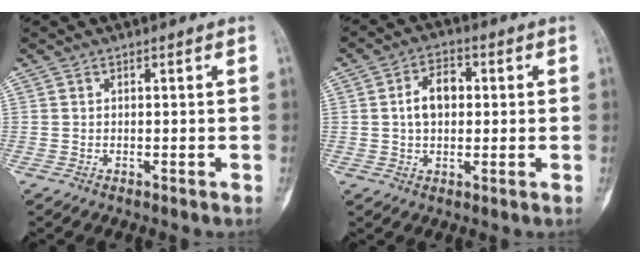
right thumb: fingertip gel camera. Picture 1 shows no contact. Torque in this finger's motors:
{"motor_torque": [-0.03, 0.05, 0.30, -0.16, 0.02]}